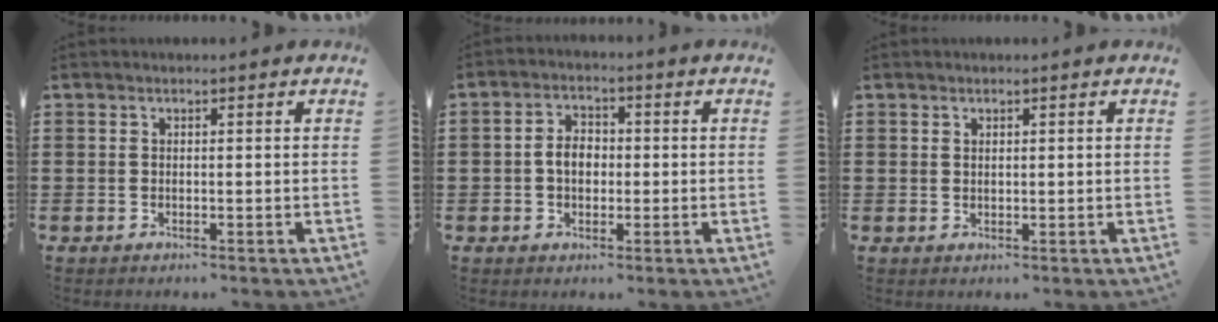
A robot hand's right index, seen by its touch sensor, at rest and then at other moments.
{"total": 3.7, "force": [-0.4, 2.5, 2.7], "torque": [-0.056, 0.008, -0.009]}
{"total": 0.8, "force": [0.6, 0.5, 0.3], "torque": [-0.006, 0.004, 0.011]}